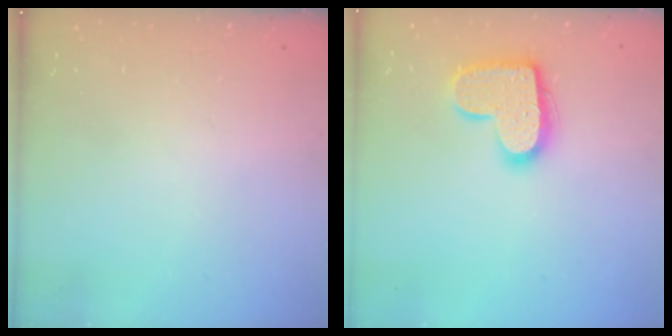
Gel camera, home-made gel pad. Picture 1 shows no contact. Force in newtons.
{"total": 15.0, "press": 15.0, "slide": 0.7}